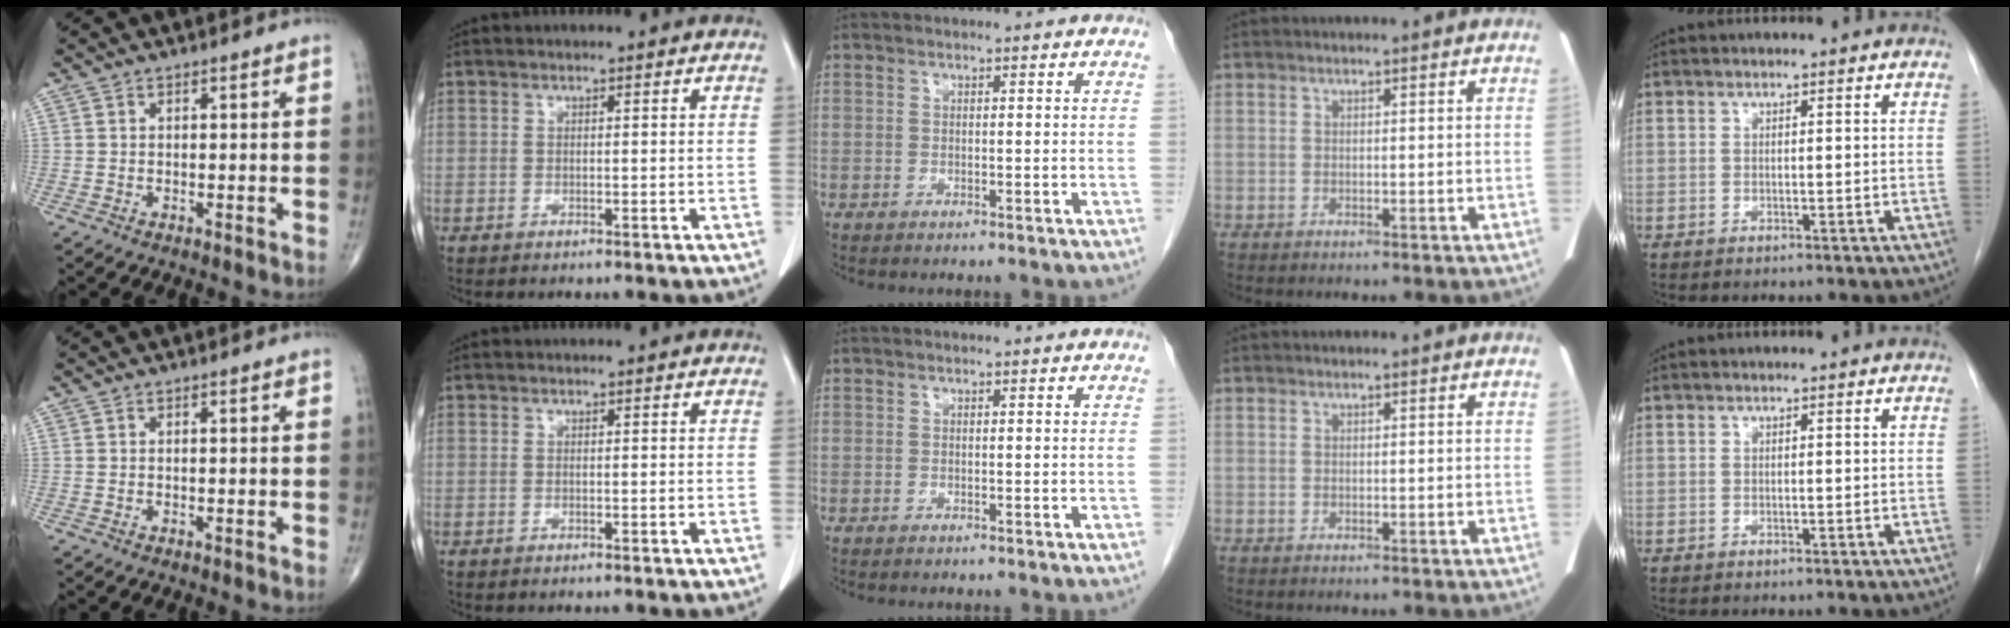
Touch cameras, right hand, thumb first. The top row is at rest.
{}